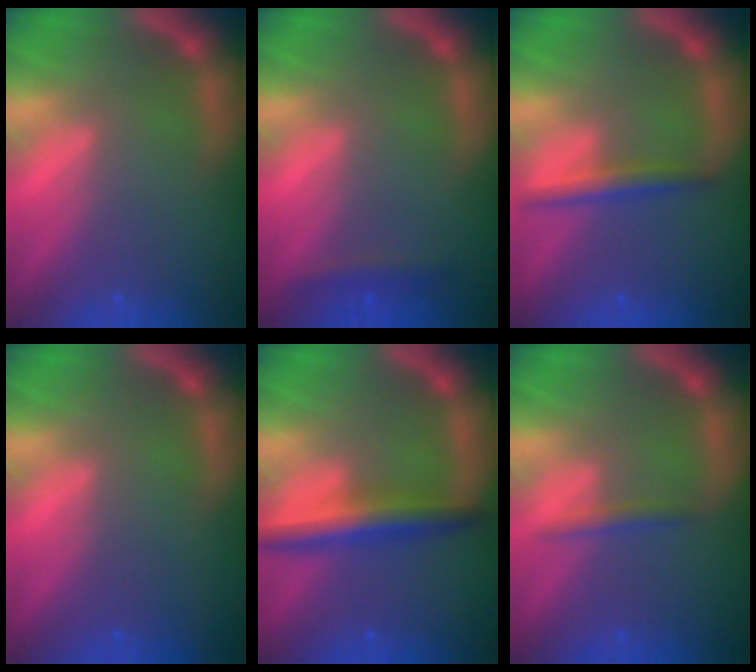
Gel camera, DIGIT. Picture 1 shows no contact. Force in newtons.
{"total": 1.4}
{"total": 2.4}
{"total": 0.0}
{"total": 4.5}
{"total": 1.4}